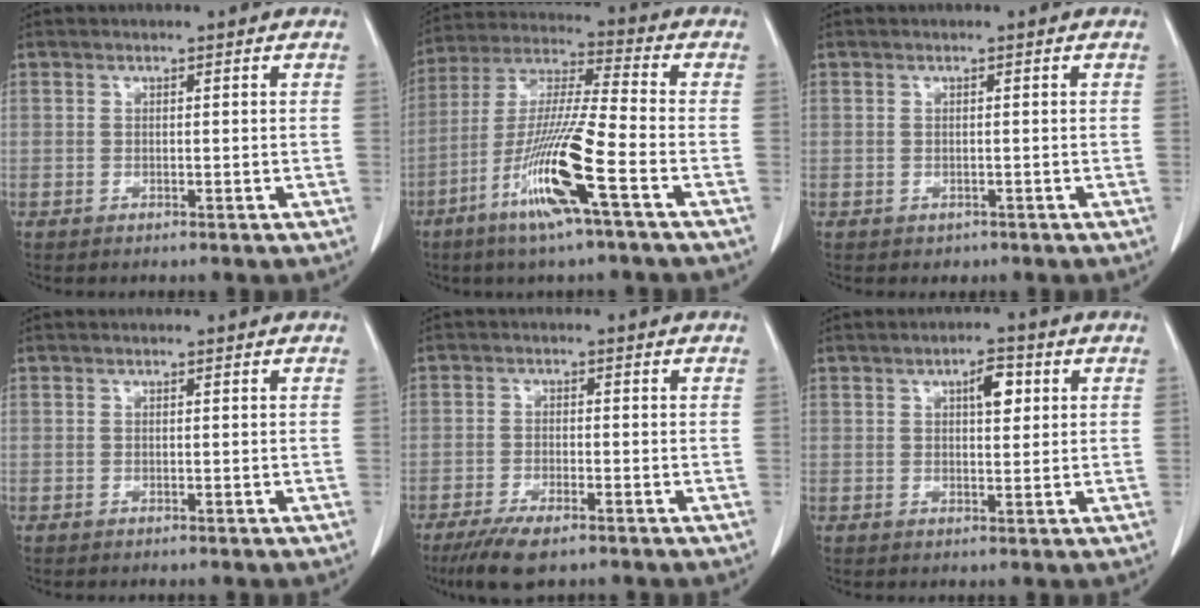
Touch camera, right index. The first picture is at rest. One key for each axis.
{"total": 14.5, "fx": -6.4, "fy": -0.3, "fz": 13.0, "tx": -0.265, "ty": -0.018, "tz": -0.123}
{"total": 0.9, "fx": -0.4, "fy": 0.8, "fz": 0.1, "tx": -0.008, "ty": 0.001, "tz": -0.002}
{"total": 0.0}
{"total": 6.3, "fx": -4.4, "fy": 1.6, "fz": 4.3, "tx": -0.078, "ty": -0.014, "tz": -0.073}
{"total": 3.9, "fx": 1.4, "fy": 1.5, "fz": 3.4, "tx": -0.056, "ty": 0.005, "tz": 0.020}